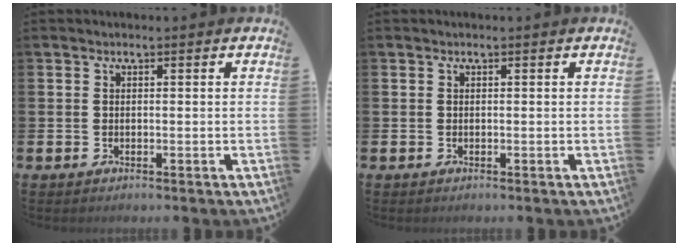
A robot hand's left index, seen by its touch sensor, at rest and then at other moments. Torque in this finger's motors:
{"motor_torque": [0.00, 0.00, 0.01, 0.00]}